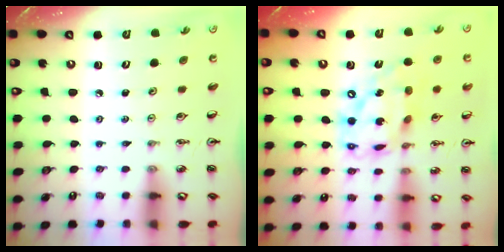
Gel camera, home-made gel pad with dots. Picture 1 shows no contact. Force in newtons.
{"total": 16.4, "press": 16.3, "slide": 1.3}